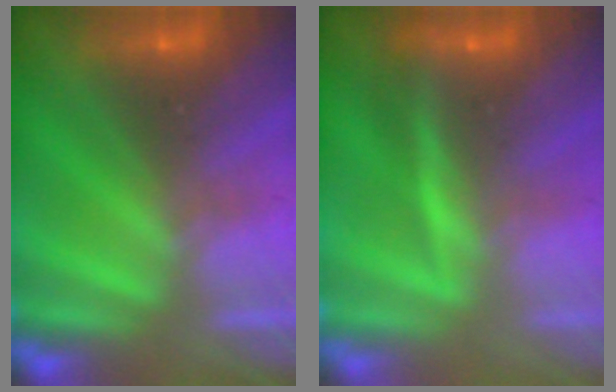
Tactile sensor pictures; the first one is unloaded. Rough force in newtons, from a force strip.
{"total": 2.9}